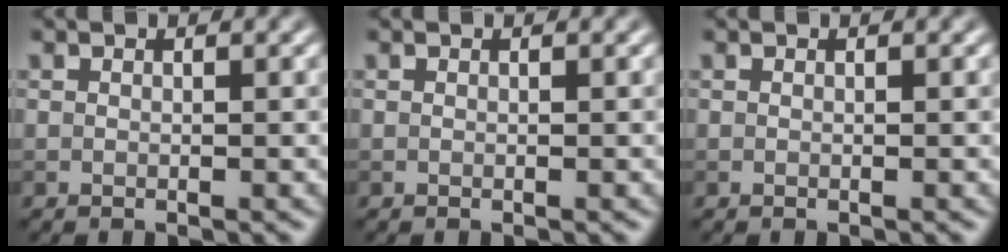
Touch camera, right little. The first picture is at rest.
{"total": 0.0}
{"total": 0.0}